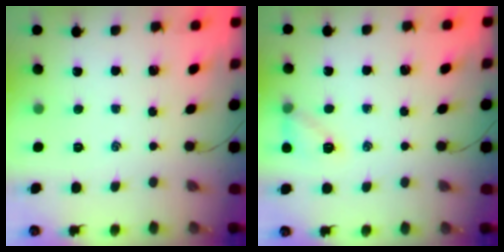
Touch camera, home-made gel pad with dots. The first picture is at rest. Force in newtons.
{"total": 8.7, "press": 8.5, "slide": 1.8}